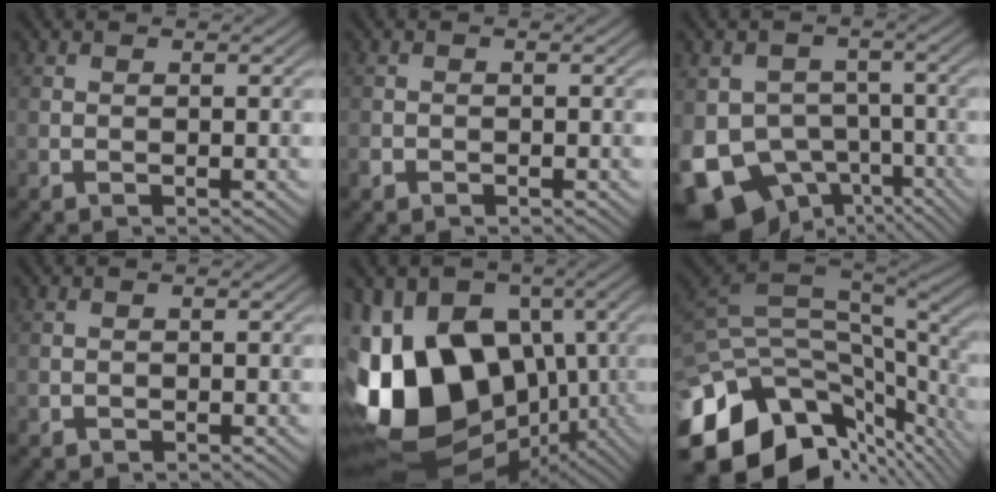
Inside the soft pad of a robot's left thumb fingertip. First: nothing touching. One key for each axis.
{"total": 0.9, "fx": -0.6, "fy": 0.6, "fz": 0.2, "tx": -0.005, "ty": -0.002, "tz": -0.013}
{"total": 11.7, "fx": -5.3, "fy": 8.7, "fz": 5.6, "tx": -0.121, "ty": -0.018, "tz": -0.097}
{"total": 0.7, "fx": -0.3, "fy": 0.6, "fz": 0.1, "tx": 0.001, "ty": -0.004, "tz": -0.005}
{"total": 18.8, "fx": -2.3, "fy": 13.9, "fz": 12.5, "tx": -0.241, "ty": -0.016, "tz": -0.034}
{"total": 15.8, "fx": -6.2, "fy": 8.6, "fz": 11.7, "tx": -0.268, "ty": -0.022, "tz": -0.083}